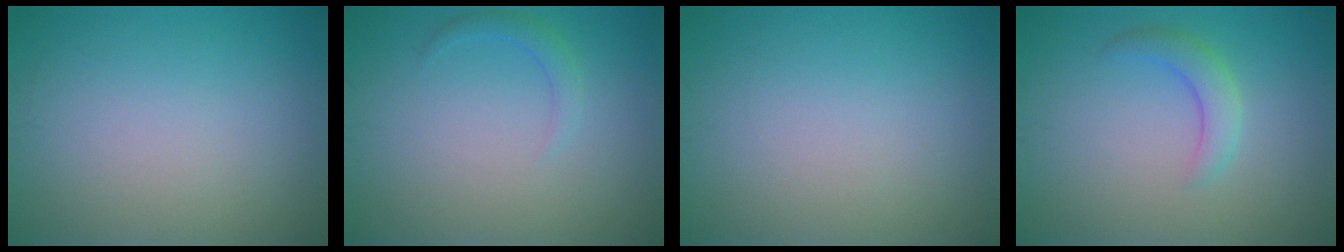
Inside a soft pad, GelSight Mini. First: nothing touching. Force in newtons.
{"total": 1.3, "press": 1.3, "slide": 0.1}
{"total": 0.0}
{"total": 2.4, "press": 2.4, "slide": 0.1}